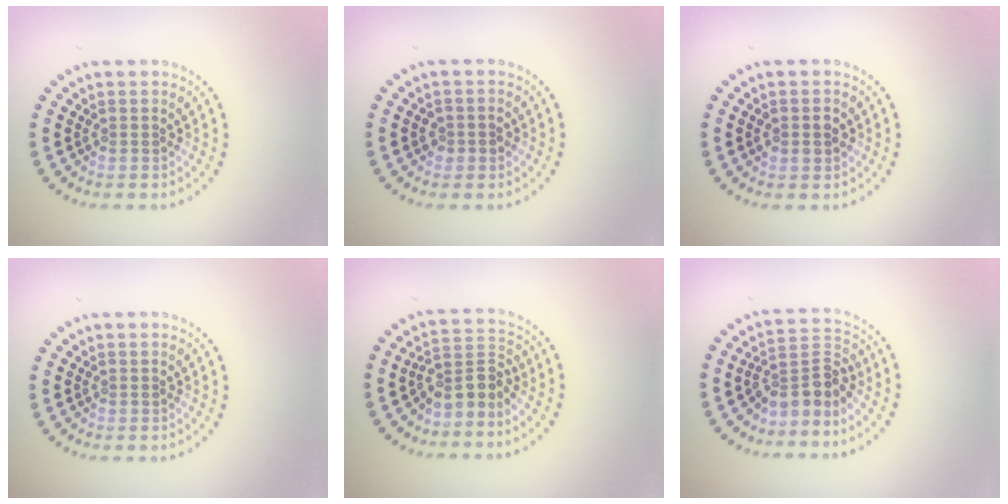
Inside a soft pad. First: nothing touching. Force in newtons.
{"total": 1.5, "press": 1.4, "slide": 0.3}
{"total": 1.8, "press": 1.8, "slide": 0.2}
{"total": 0.0}
{"total": 3.0, "press": 2.2, "slide": 2.1}
{"total": 3.5, "press": 2.4, "slide": 2.5}